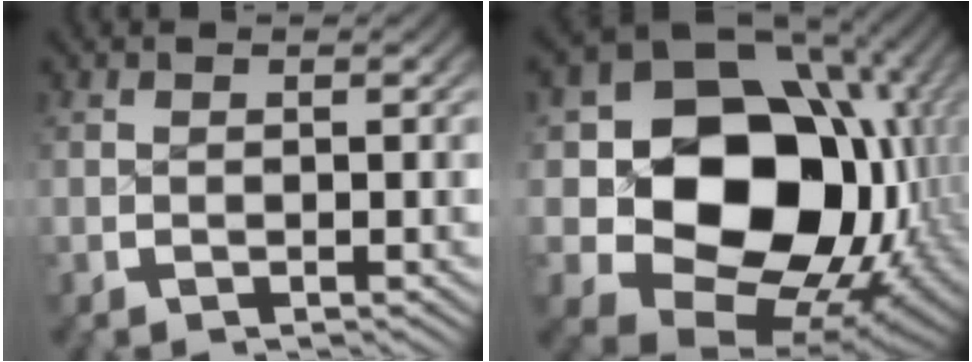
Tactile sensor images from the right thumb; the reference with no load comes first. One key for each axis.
{"total": 24.9, "fx": -1.5, "fy": 18.0, "fz": 17.1, "tx": -0.339, "ty": -0.074, "tz": -0.006}